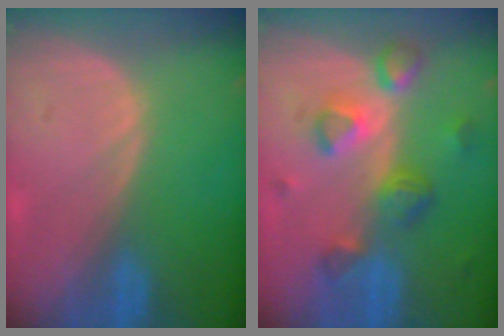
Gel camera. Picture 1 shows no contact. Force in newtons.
{"total": 7.9, "press": 7.1, "slide": 3.5}